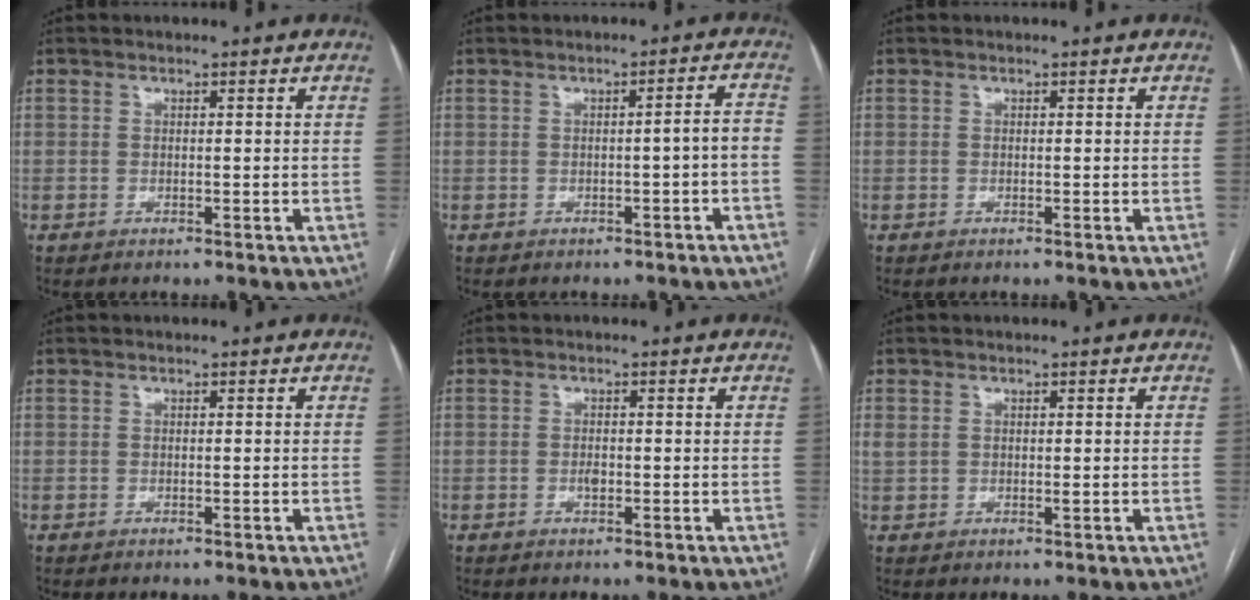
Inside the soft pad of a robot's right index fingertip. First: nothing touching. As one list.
[{"total": 2.7, "force": [-1.2, 0.1, 2.4], "torque": [-0.024, 0.009, -0.018]}, {"total": 0.0}, {"total": 0.0}, {"total": 1.1, "force": [-0.3, 0.5, 0.9], "torque": [-0.019, 0.001, -0.005]}, {"total": 1.7, "force": [0.5, 1.2, 1.1], "torque": [-0.030, 0.009, 0.018]}]